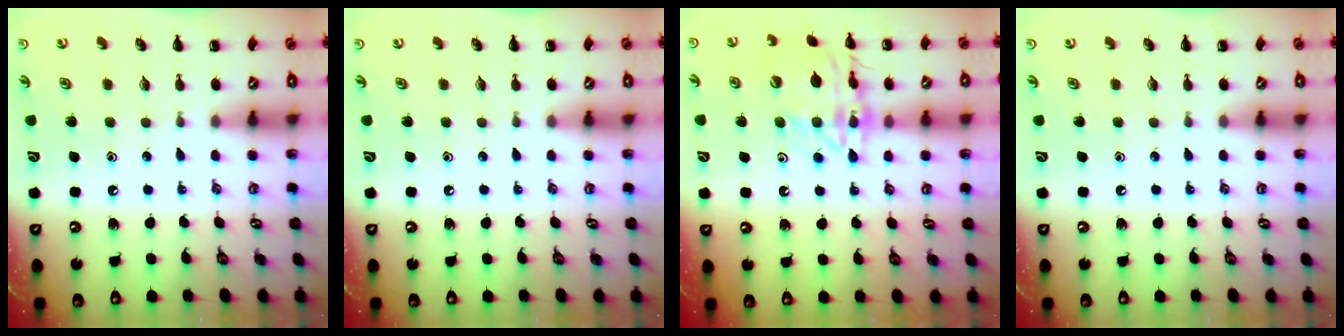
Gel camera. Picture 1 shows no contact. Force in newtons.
{"total": 0.0}
{"total": 15.7, "press": 15.6, "slide": 1.0}
{"total": 0.0}